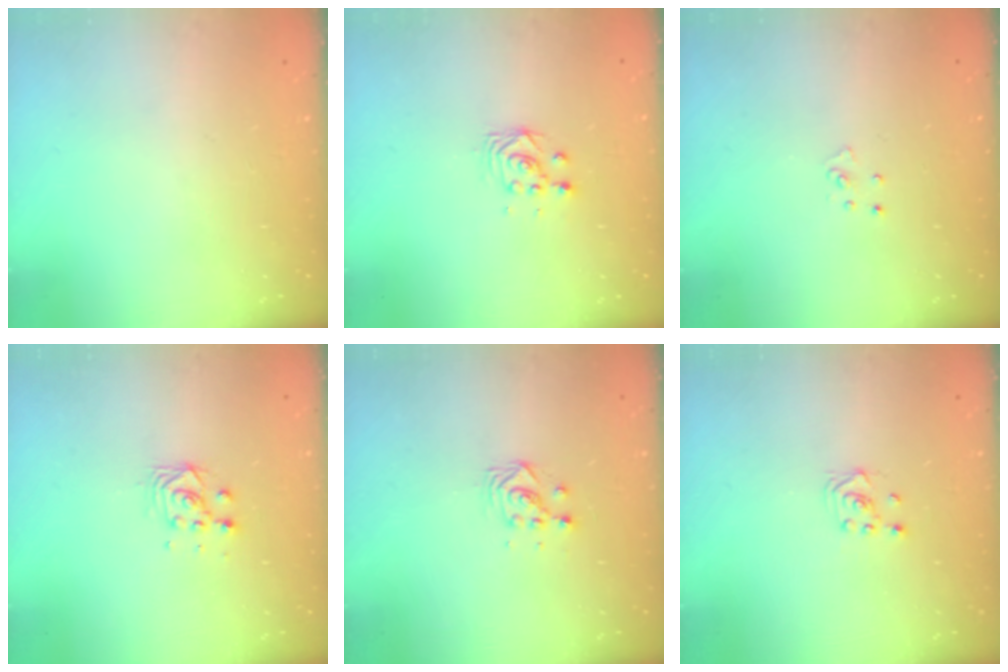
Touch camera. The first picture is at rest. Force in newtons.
{"total": 2.8, "press": 2.8, "slide": 0.3}
{"total": 3.1, "press": 3.1, "slide": 0.2}
{"total": 5.0, "press": 5.0, "slide": 0.3}
{"total": 3.3, "press": 3.3, "slide": 0.3}
{"total": 2.3, "press": 2.2, "slide": 0.8}